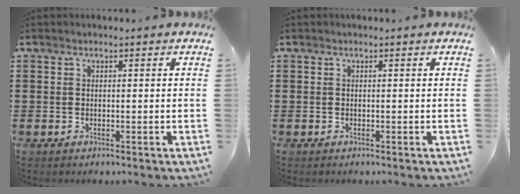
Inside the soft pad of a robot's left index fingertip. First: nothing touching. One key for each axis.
{"total": 0.0}